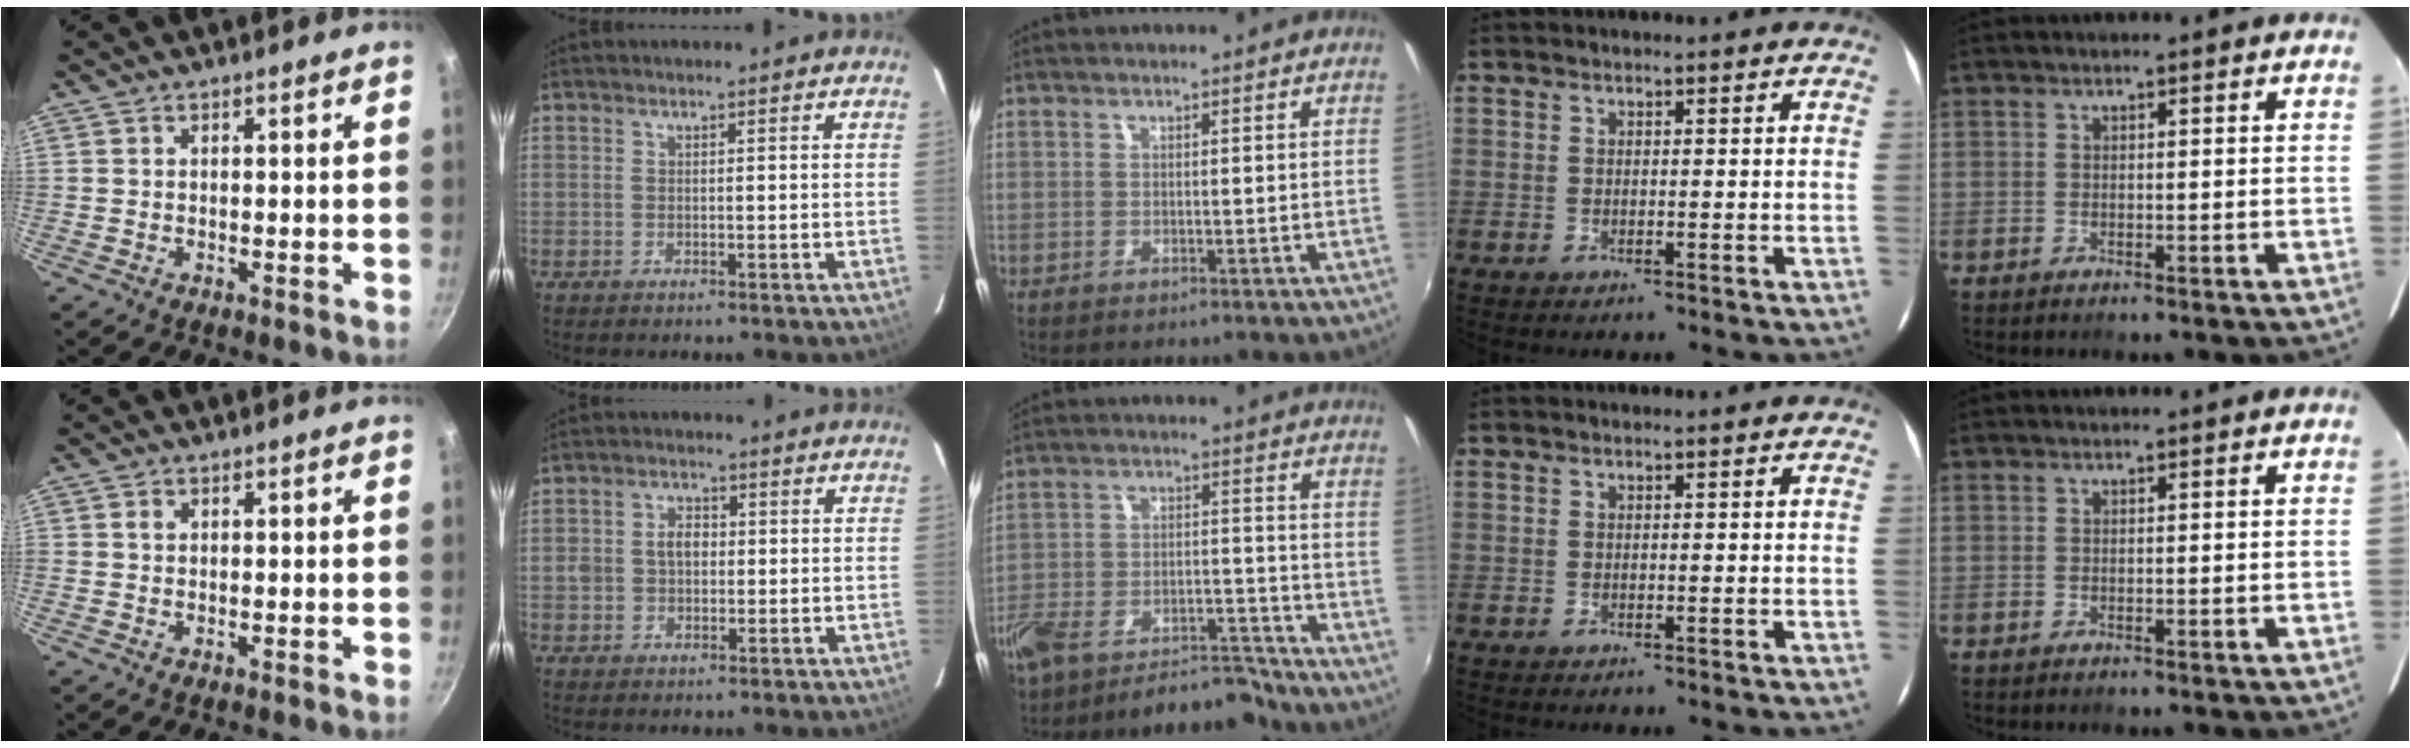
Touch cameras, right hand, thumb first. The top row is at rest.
{"thumb": {"total": 1.1, "force": [0.3, 0.8, 0.7], "torque": [-0.011, 0.003, 0.003]}, "index": {"total": 4.3, "force": [0.0, 3.5, 2.5], "torque": [-0.045, 0.012, 0.002]}, "middle": {"total": 13.2, "force": [-11.7, 4.4, 4.1], "torque": [-0.088, 0.019, -0.173]}}